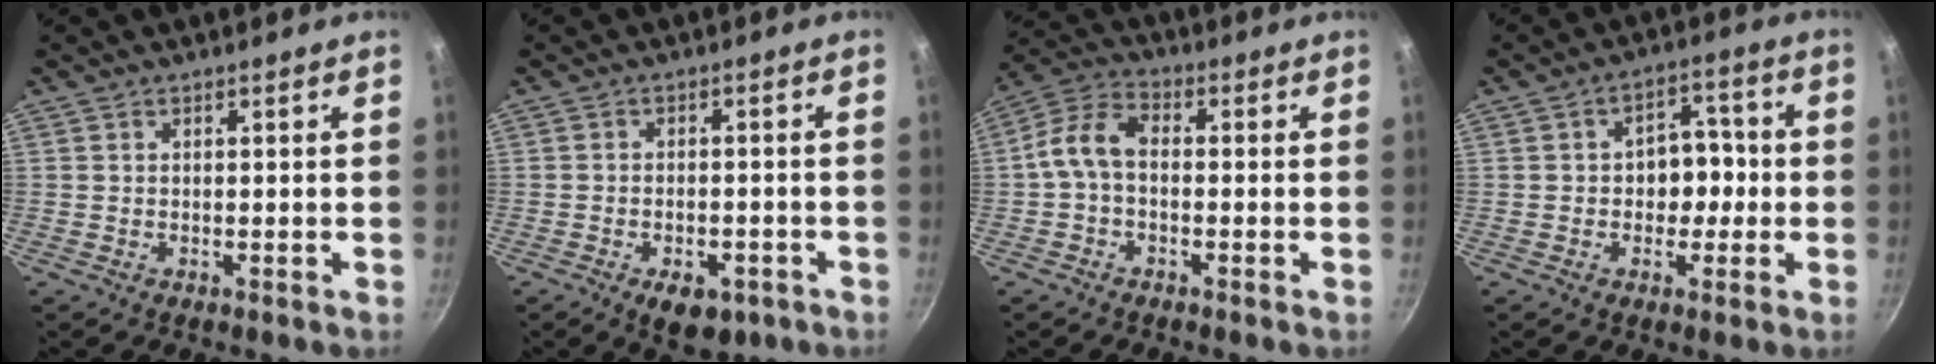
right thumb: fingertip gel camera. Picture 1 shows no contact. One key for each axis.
{"total": 6.8, "fx": -3.5, "fy": 3.7, "fz": 4.5, "tx": -0.055, "ty": 0.010, "tz": -0.044}
{"total": 7.9, "fx": -0.5, "fy": 5.0, "fz": 6.1, "tx": -0.118, "ty": 0.028, "tz": -0.023}
{"total": 7.3, "fx": -0.6, "fy": 5.3, "fz": 5.0, "tx": -0.032, "ty": 0.025, "tz": -0.017}